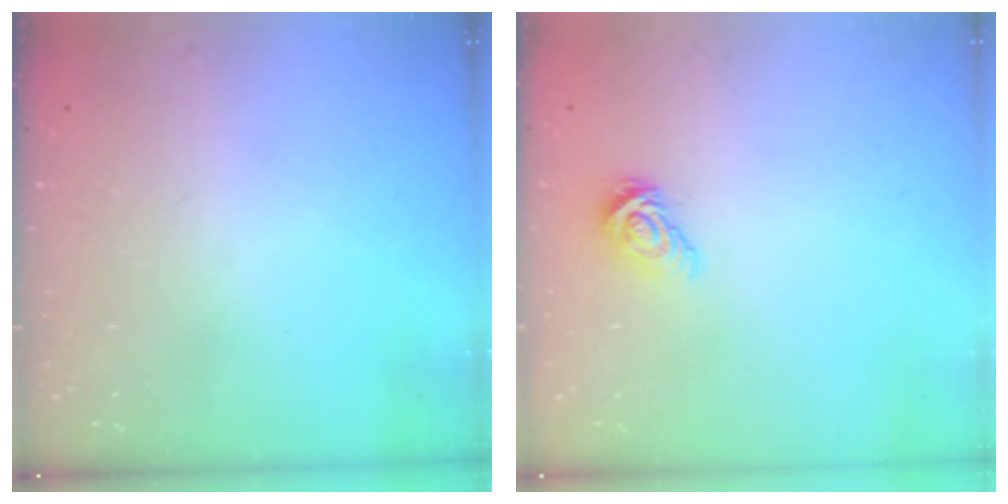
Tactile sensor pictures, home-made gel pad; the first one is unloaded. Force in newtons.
{"total": 7.5, "press": 7.5, "slide": 0.3}